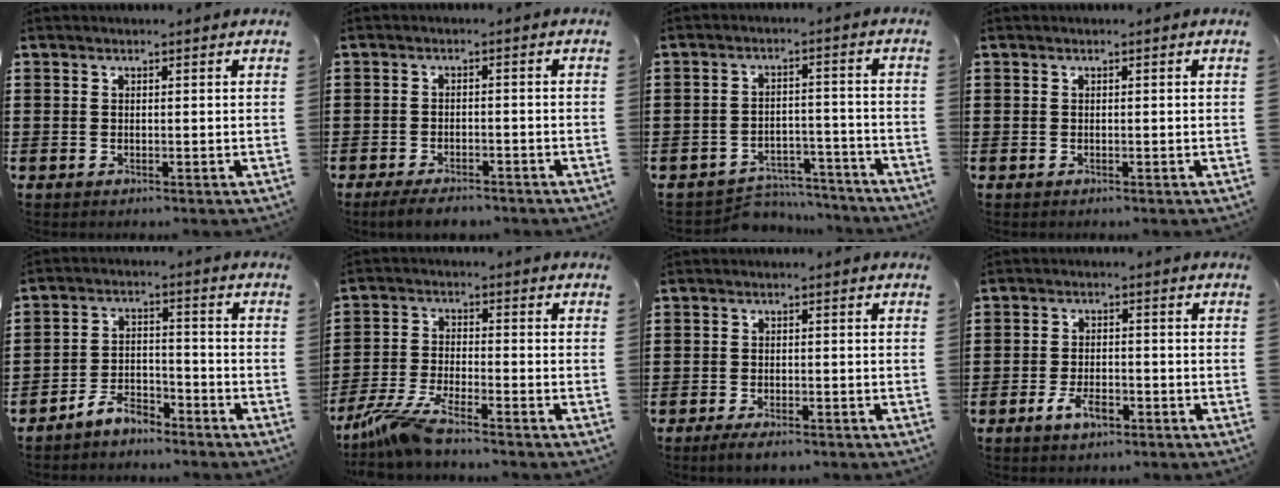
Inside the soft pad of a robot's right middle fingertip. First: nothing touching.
{"total": 3.3, "force": [-3.0, 0.7, 1.1], "torque": [-0.027, 0.001, -0.061]}
{"total": 5.3, "force": [-5.2, 1.0, 0.2], "torque": [-0.004, 0.013, -0.106]}
{"total": 0.0}
{"total": 5.3, "force": [-5.1, 1.3, 0.8], "torque": [-0.022, 0.008, -0.103]}
{"total": 6.3, "force": [-5.4, 0.2, 3.2], "torque": [-0.092, -0.021, -0.112]}
{"total": 2.1, "force": [-1.9, 0.6, 0.7], "torque": [-0.023, 0.001, -0.040]}
{"total": 4.0, "force": [-2.4, 1.9, 2.5], "torque": [-0.052, 0.003, -0.046]}